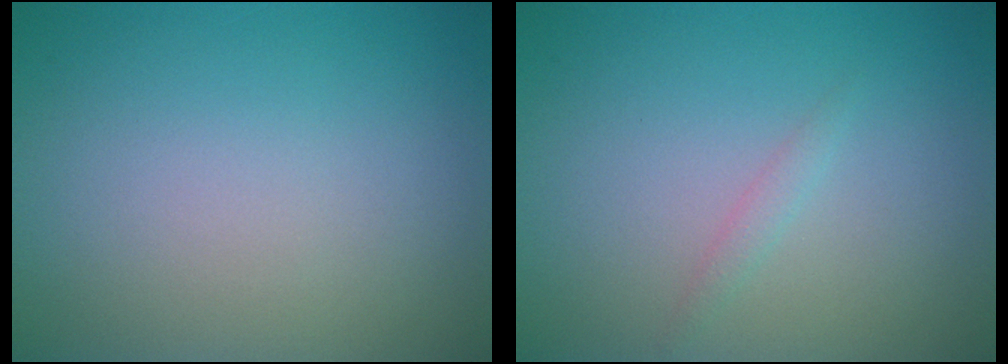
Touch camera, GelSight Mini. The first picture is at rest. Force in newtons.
{"total": 0.8, "press": 0.8, "slide": 0.0}